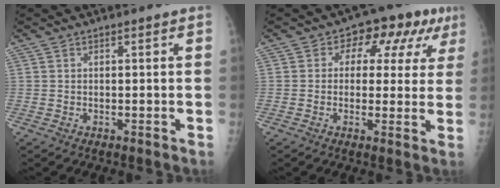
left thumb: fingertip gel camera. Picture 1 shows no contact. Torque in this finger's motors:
{"motor_torque": [-0.12, 0.32, -0.10, -0.08, 0.06]}